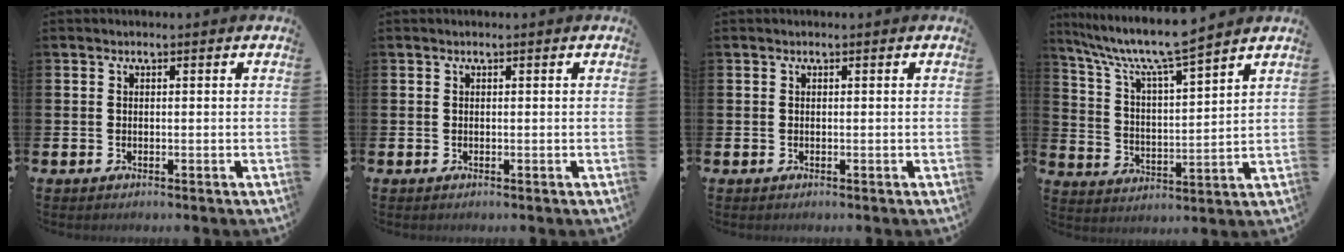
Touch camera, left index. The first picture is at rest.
{"total": 0.0}
{"total": 0.0}
{"total": 9.1, "force": [8.3, 0.4, 3.7], "torque": [-0.109, -0.048, 0.144]}